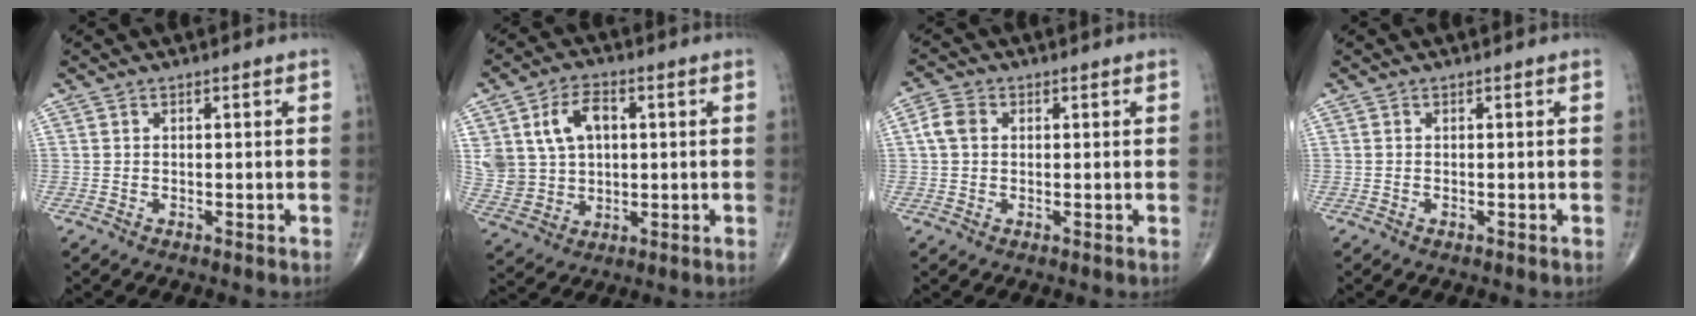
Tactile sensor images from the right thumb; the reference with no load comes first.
{"total": 12.3, "force": [3.2, 8.9, 7.8], "torque": [-0.128, 0.003, 0.068]}
{"total": 3.9, "force": [0.6, 3.0, 2.4], "torque": [-0.048, 0.011, 0.006]}
{"total": 0.0}